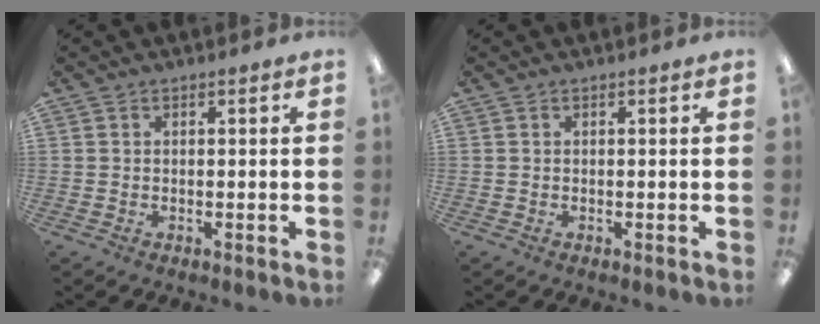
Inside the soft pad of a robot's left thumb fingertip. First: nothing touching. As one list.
[{"total": 0.0}]